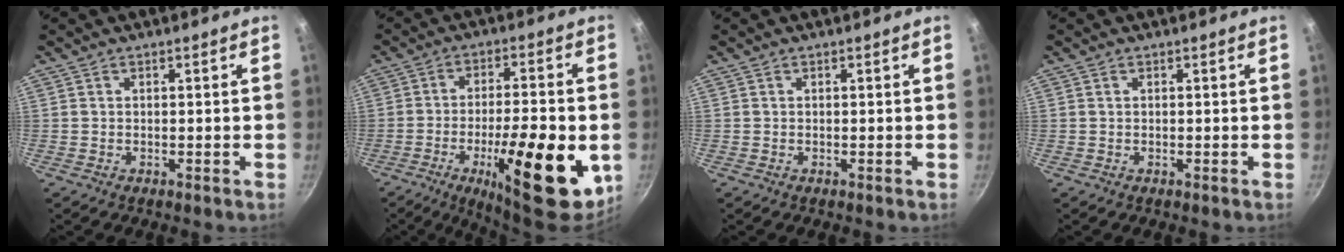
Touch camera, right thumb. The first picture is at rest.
{"total": 20.7, "force": [-6.3, 6.3, 18.7], "torque": [-0.258, 0.015, -0.090]}
{"total": 0.0}
{"total": 0.0}